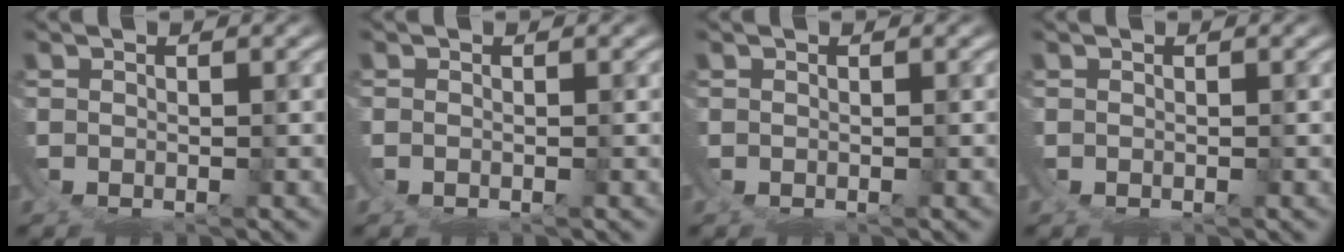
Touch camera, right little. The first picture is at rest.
{"total": 0.6, "force": [-0.2, 0.5, 0.3], "torque": [-0.014, -0.001, -0.005]}
{"total": 0.0}
{"total": 0.0}